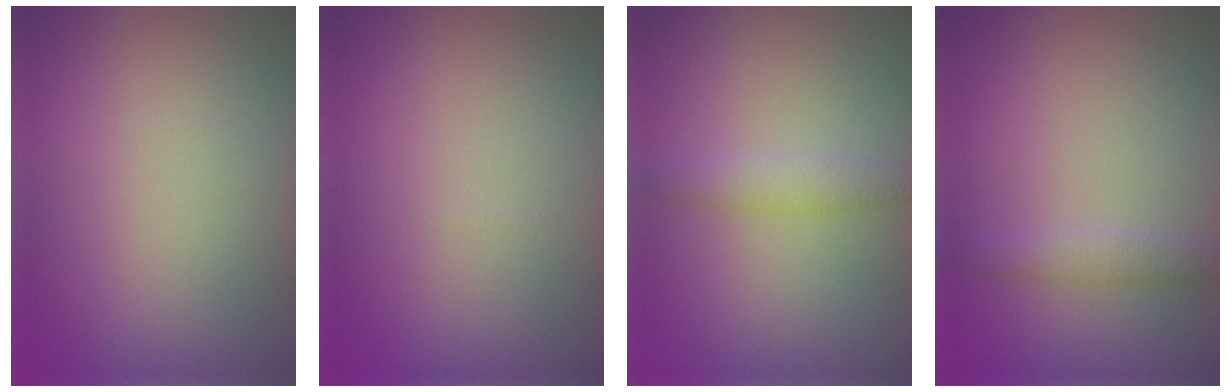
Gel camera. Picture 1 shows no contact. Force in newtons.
{"total": 0.0}
{"total": 2.2, "press": 2.2, "slide": 0.0}
{"total": 1.9, "press": 1.8, "slide": 0.1}